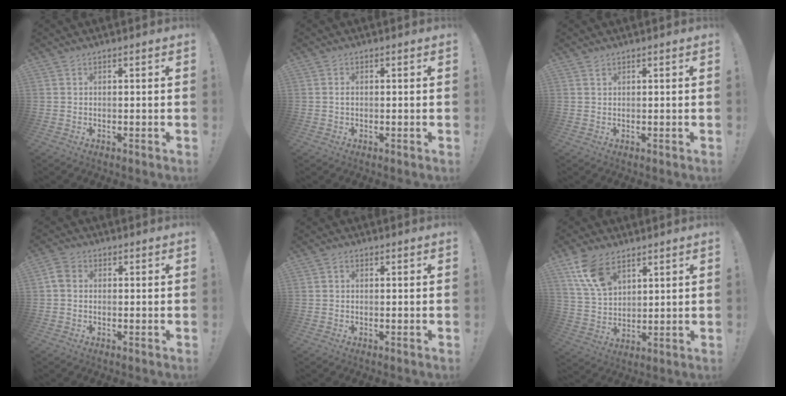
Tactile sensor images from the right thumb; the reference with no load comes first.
{"total": 0.8, "force": [0.1, 0.5, 0.6], "torque": [-0.004, 0.000, -0.001]}
{"total": 0.7, "force": [0.6, 0.3, 0.2], "torque": [0.000, -0.003, 0.011]}
{"total": 3.7, "force": [0.0, 2.9, 2.3], "torque": [-0.046, 0.008, 0.001]}
{"total": 0.9, "force": [-0.2, 0.7, 0.4], "torque": [-0.012, 0.005, -0.003]}
{"total": 12.1, "force": [7.2, 7.0, 6.8], "torque": [-0.126, -0.032, 0.140]}